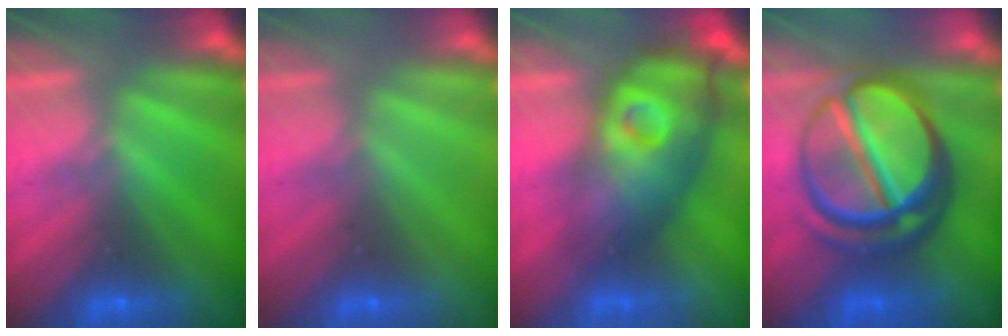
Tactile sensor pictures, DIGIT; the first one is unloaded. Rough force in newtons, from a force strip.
{"total": 2.9}
{"total": 3.9}
{"total": 9.7}